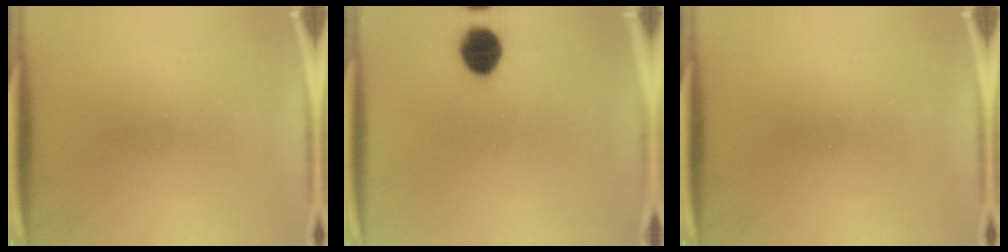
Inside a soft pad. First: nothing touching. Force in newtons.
{"total": 7.6}
{"total": 0.0}